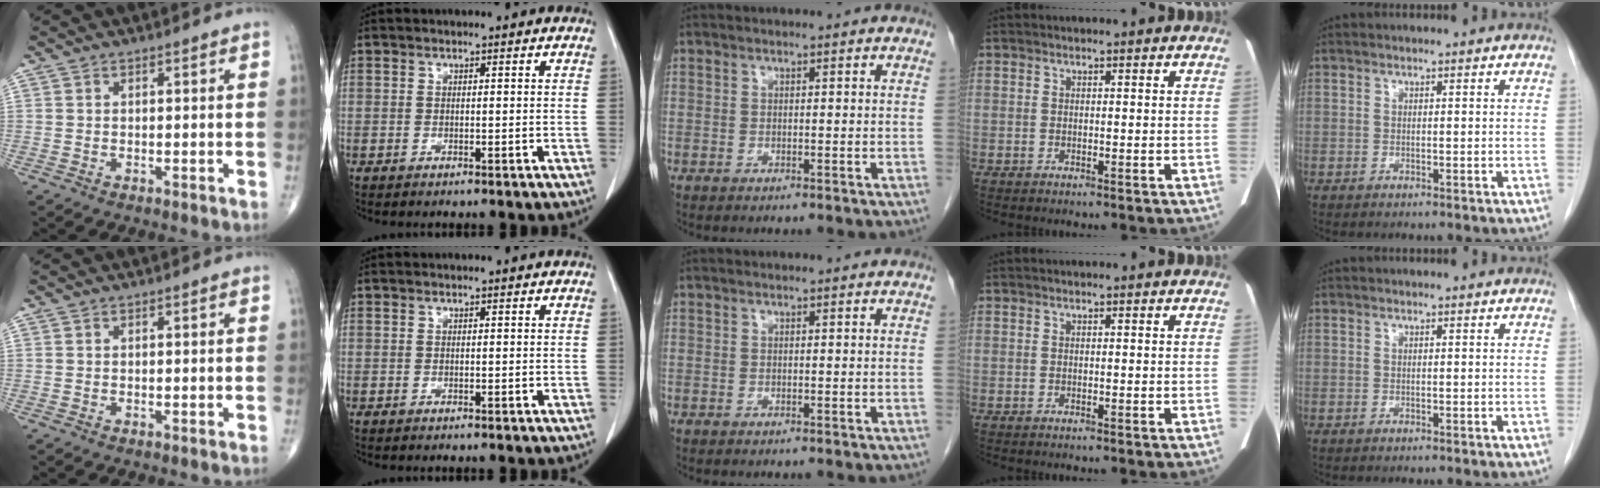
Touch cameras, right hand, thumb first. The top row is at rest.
{}